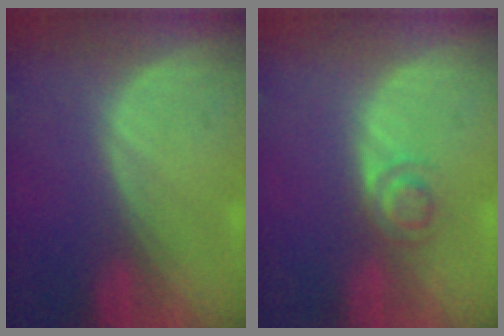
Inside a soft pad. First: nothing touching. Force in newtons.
{"total": 3.0, "press": 2.9, "slide": 0.2}